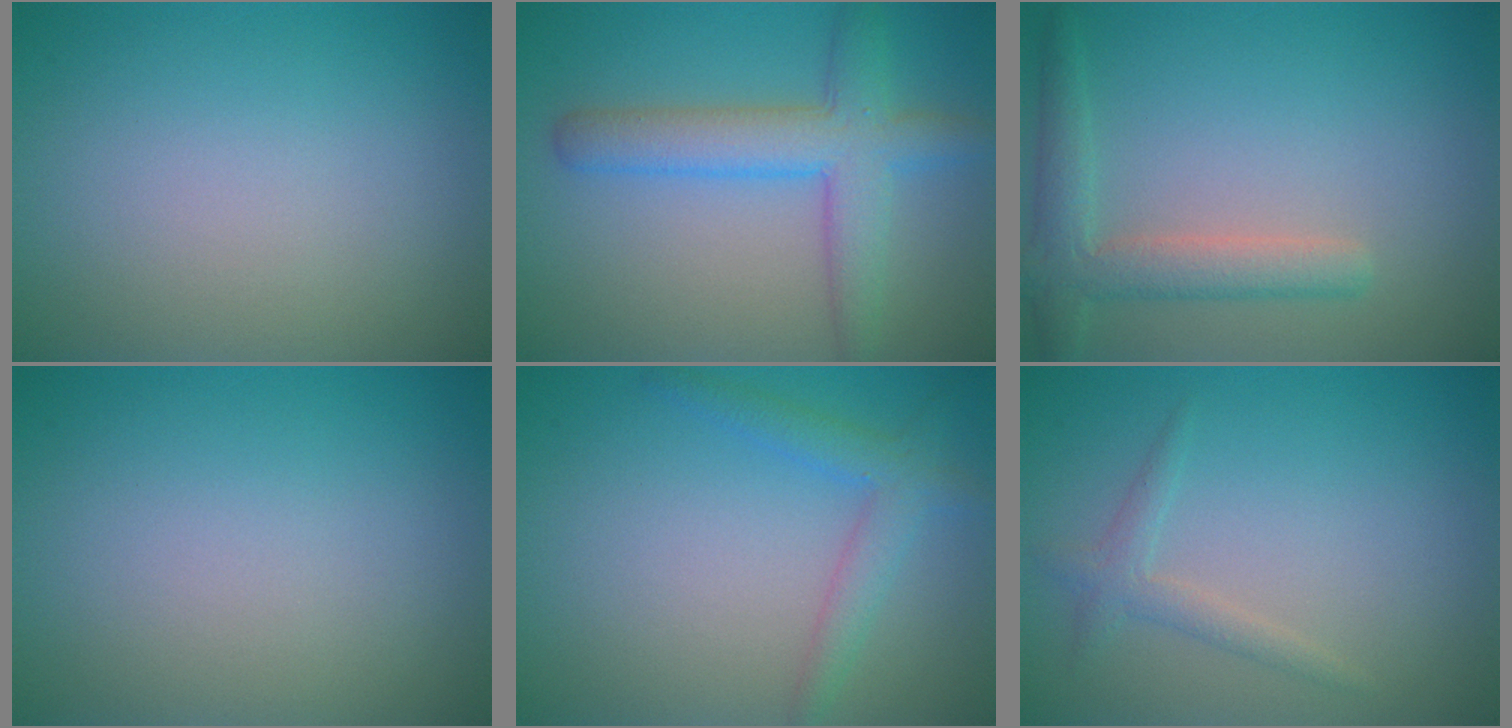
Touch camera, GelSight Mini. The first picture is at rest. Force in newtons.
{"total": 5.3, "press": 5.3, "slide": 0.2}
{"total": 3.5, "press": 3.5, "slide": 0.3}
{"total": 0.0}
{"total": 2.7, "press": 2.7, "slide": 0.1}
{"total": 1.6, "press": 1.6, "slide": 0.1}